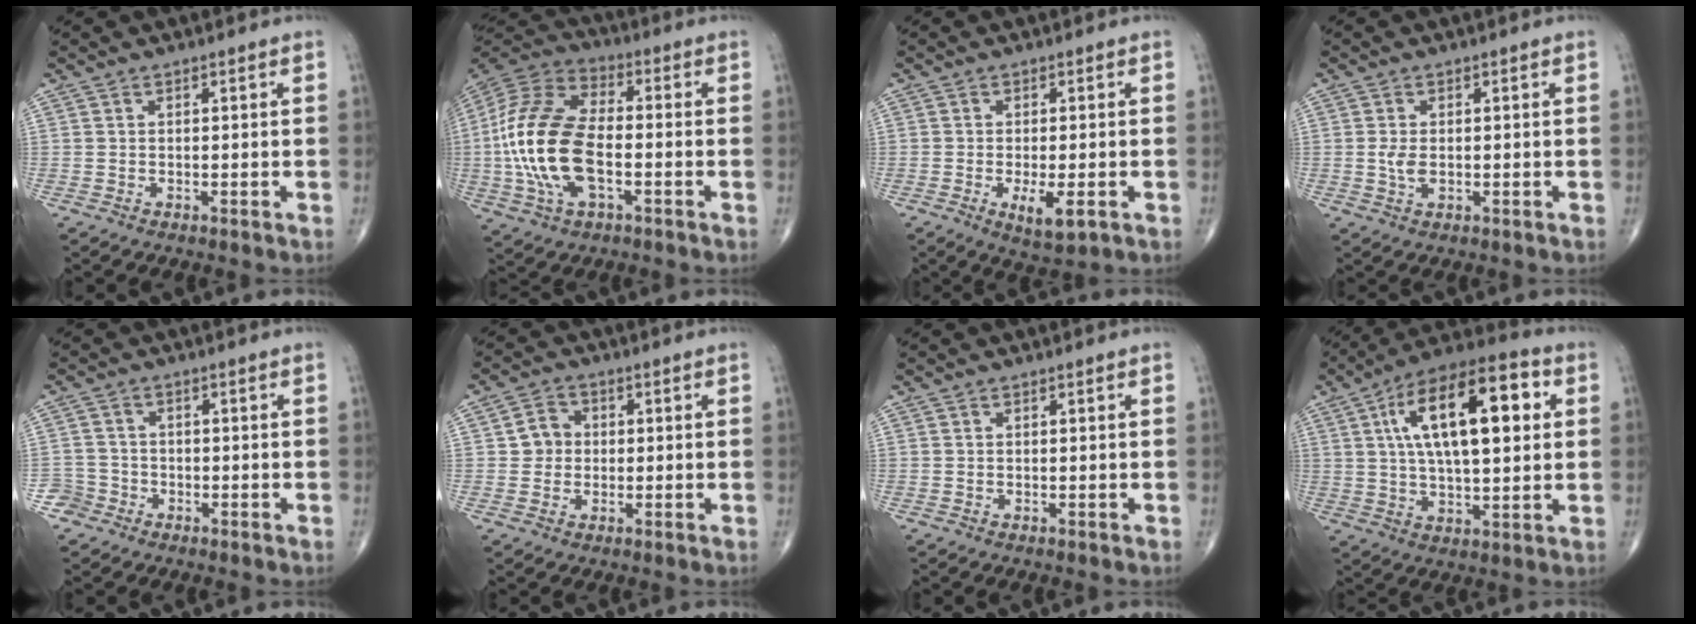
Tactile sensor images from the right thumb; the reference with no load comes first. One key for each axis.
{"total": 19.8, "fx": -2.9, "fy": 10.1, "fz": 16.8, "tx": -0.358, "ty": 0.020, "tz": -0.057}
{"total": 5.4, "fx": -1.8, "fy": 1.7, "fz": 4.8, "tx": -0.079, "ty": -0.012, "tz": -0.026}
{"total": 2.7, "fx": -0.1, "fy": 1.5, "fz": 2.3, "tx": -0.048, "ty": -0.004, "tz": -0.004}
{"total": 3.2, "fx": -1.9, "fy": 2.5, "fz": -0.5, "tx": 0.025, "ty": 0.015, "tz": -0.042}
{"total": 4.3, "fx": 0.1, "fy": 4.0, "fz": 1.7, "tx": -0.007, "ty": 0.007, "tz": -0.004}
{"total": 0.0}
{"total": 20.3, "fx": 5.1, "fy": 8.4, "fz": 17.8, "tx": -0.277, "ty": 0.014, "tz": 0.074}